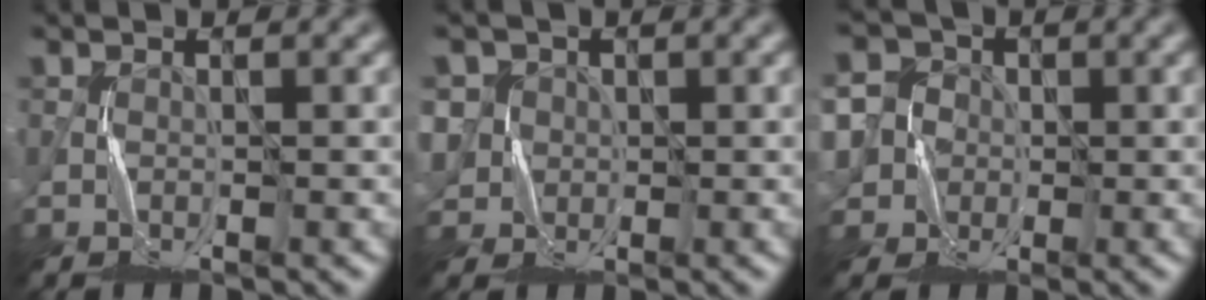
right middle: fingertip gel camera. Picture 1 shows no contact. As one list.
[{"total": 4.6, "force": [0.7, 4.4, 1.3], "torque": [-0.031, 0.021, 0.007]}, {"total": 8.3, "force": [-0.2, 7.8, 2.8], "torque": [-0.070, 0.032, -0.040]}]